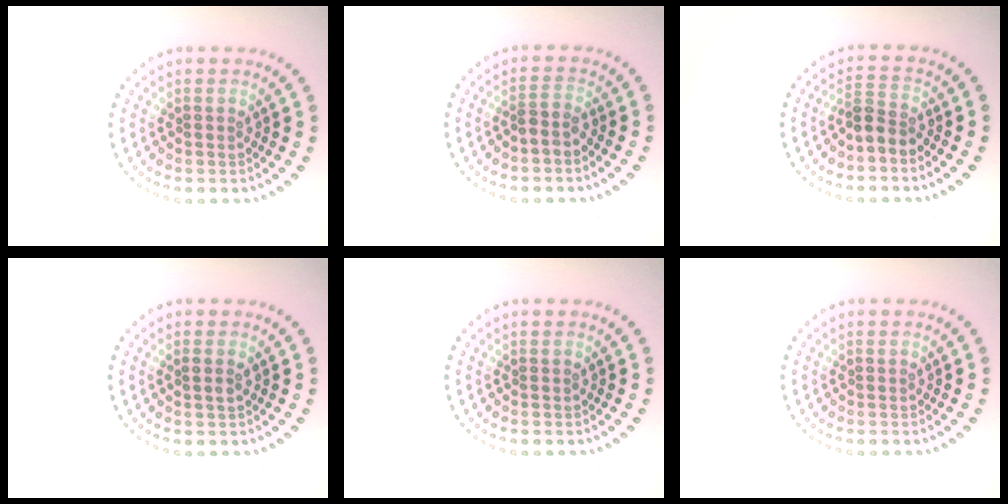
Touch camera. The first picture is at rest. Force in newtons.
{"total": 1.6, "press": 1.2, "slide": 1.0}
{"total": 2.3, "press": 1.8, "slide": 1.5}
{"total": 0.8, "press": 0.8, "slide": 0.1}
{"total": 0.0}
{"total": 0.0}